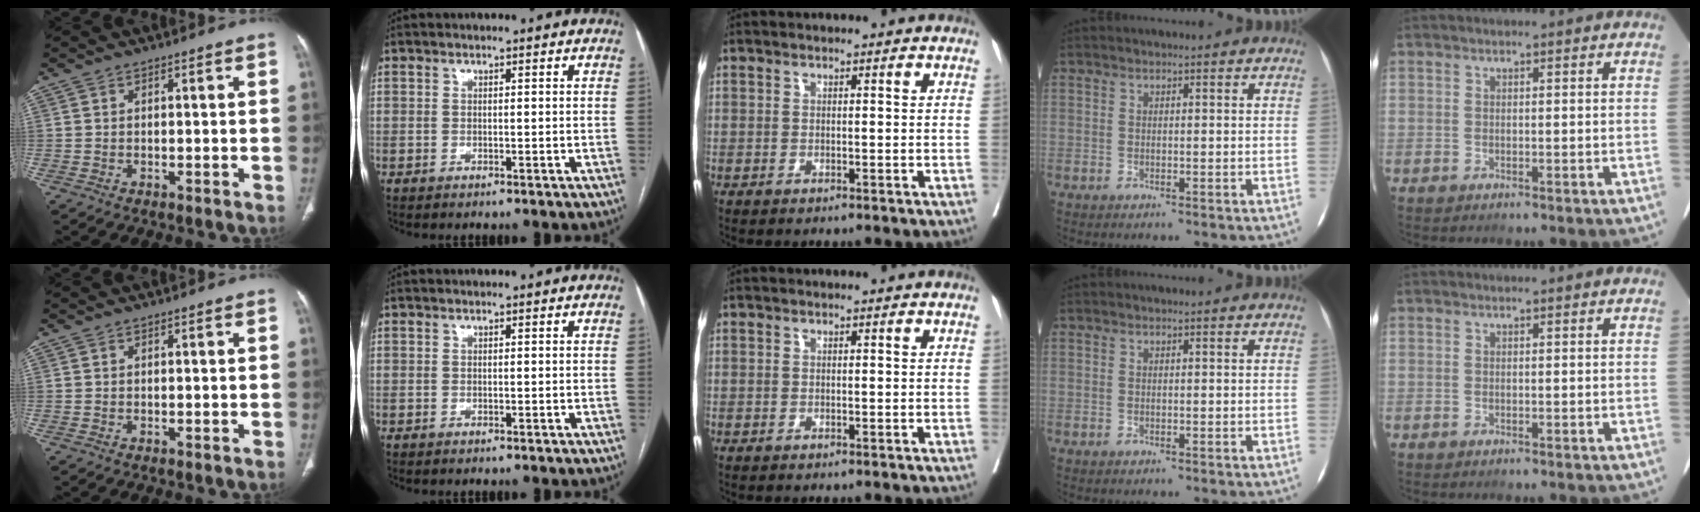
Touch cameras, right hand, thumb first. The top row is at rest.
{}